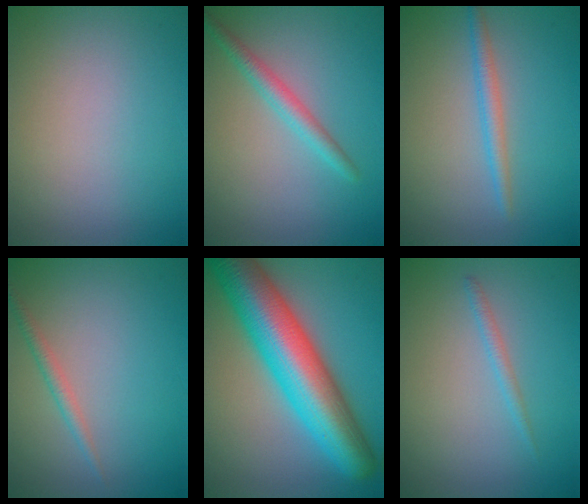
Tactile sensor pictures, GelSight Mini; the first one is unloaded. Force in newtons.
{"total": 2.2, "press": 2.2, "slide": 0.1}
{"total": 1.8, "press": 1.8, "slide": 0.1}
{"total": 1.4, "press": 1.4, "slide": 0.0}
{"total": 12.1, "press": 12.1, "slide": 0.3}
{"total": 1.0, "press": 1.0, "slide": 0.1}